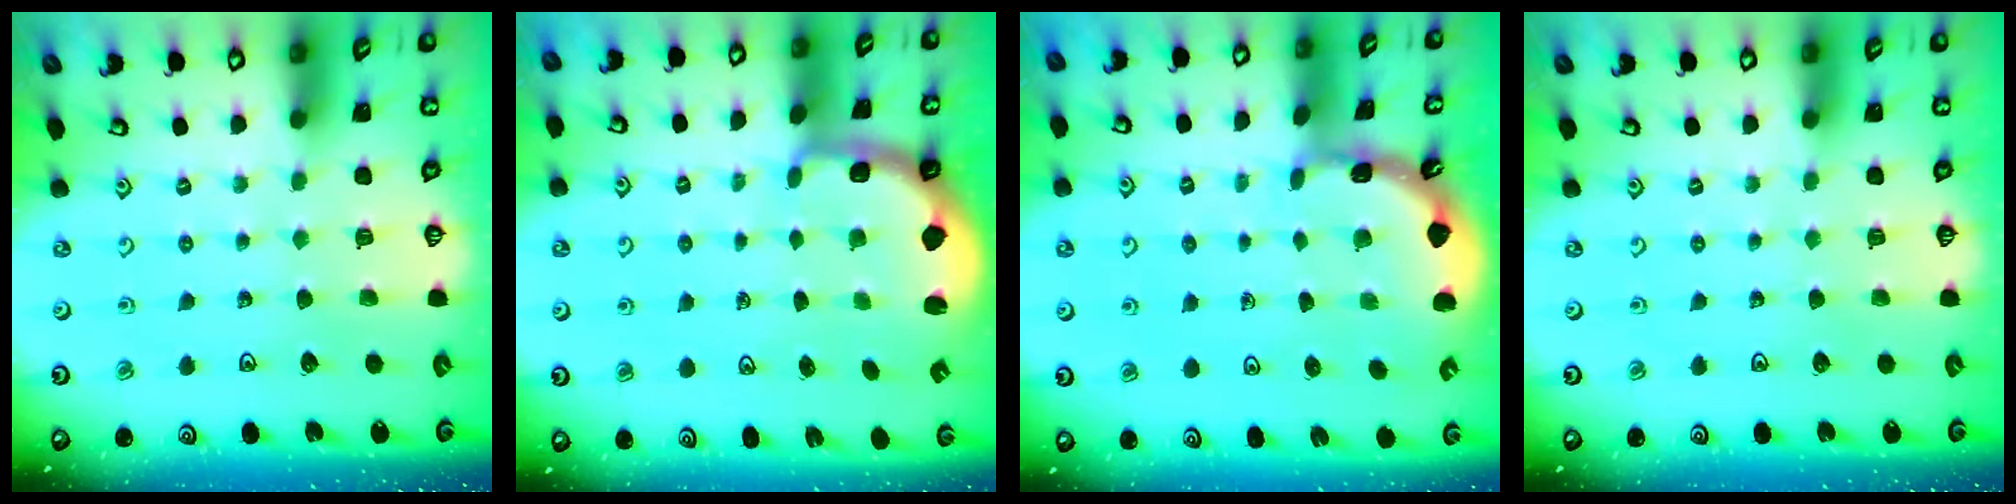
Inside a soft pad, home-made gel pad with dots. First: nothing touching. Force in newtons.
{"total": 1.6, "press": 1.2, "slide": 1.1}
{"total": 1.6, "press": 1.6, "slide": 0.1}
{"total": 0.0}